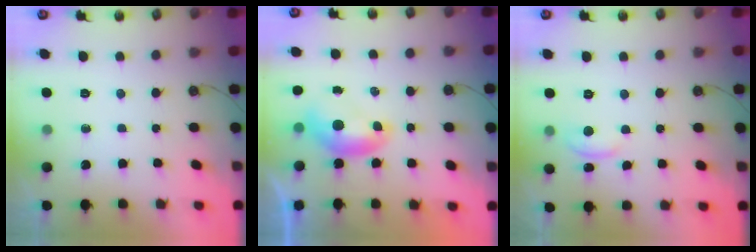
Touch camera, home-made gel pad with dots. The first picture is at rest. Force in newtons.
{"total": 0.0}
{"total": 1.5, "press": 1.3, "slide": 0.6}